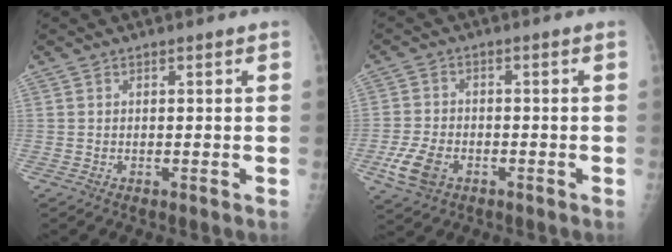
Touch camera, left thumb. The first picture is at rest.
{"total": 6.9, "force": [-2.9, 4.4, 4.3], "torque": [-0.088, 0.007, -0.053]}